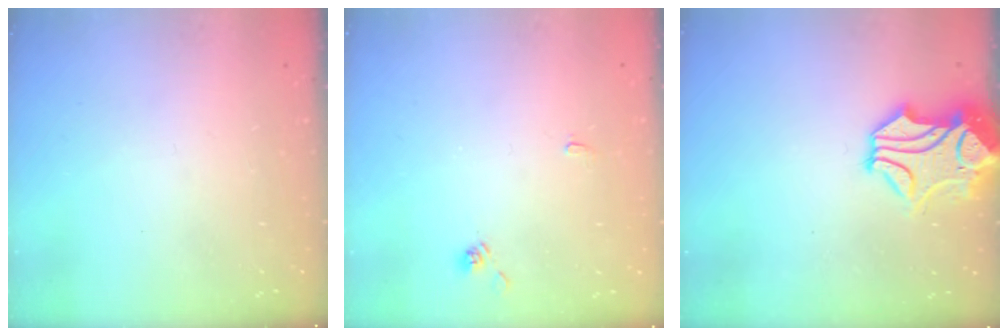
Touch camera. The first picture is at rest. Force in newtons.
{"total": 2.1, "press": 2.1, "slide": 0.3}
{"total": 2.3, "press": 1.9, "slide": 1.3}